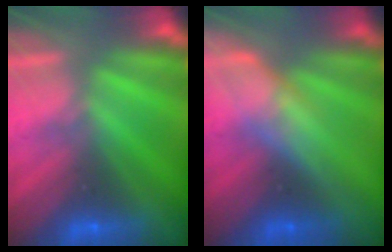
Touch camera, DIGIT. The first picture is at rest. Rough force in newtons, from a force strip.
{"total": 2.8}